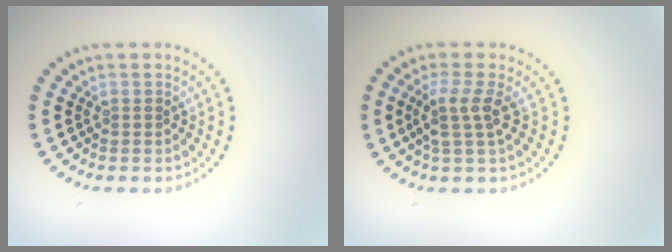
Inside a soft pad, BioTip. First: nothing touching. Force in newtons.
{"total": 2.6, "press": 2.0, "slide": 1.6}